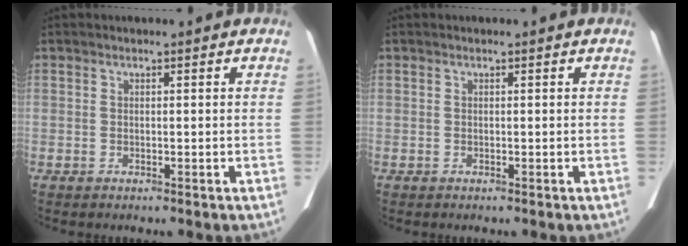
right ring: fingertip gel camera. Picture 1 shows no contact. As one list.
[{"total": 0.0}]